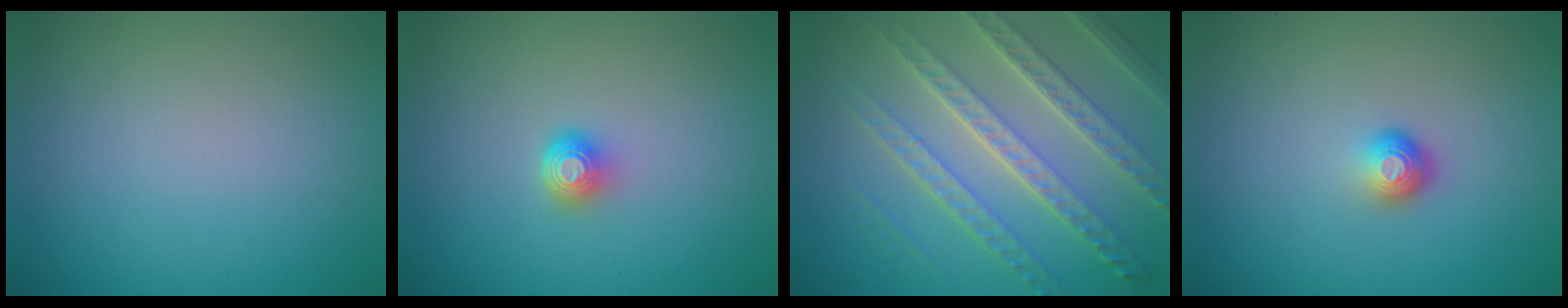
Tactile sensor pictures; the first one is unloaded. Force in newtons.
{"total": 1.6, "press": 1.2, "slide": 1.1}
{"total": 7.7, "press": 5.6, "slide": 5.3}
{"total": 1.8, "press": 1.2, "slide": 1.3}